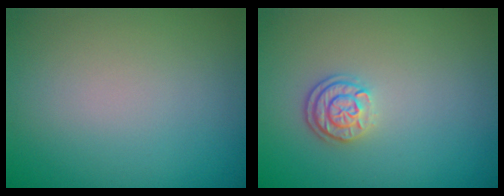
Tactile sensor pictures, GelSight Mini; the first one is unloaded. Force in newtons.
{"total": 2.3, "press": 2.0, "slide": 1.3}